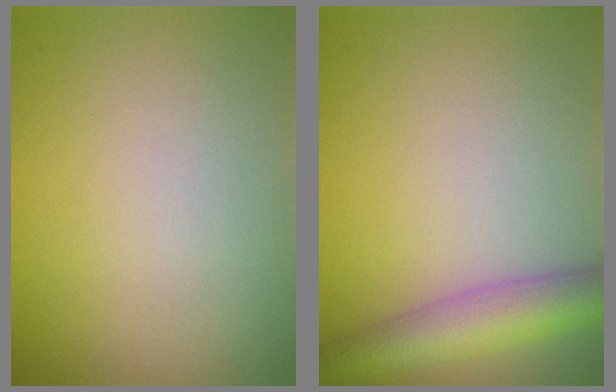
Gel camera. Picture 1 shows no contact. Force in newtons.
{"total": 5.4, "press": 5.4, "slide": 0.3}